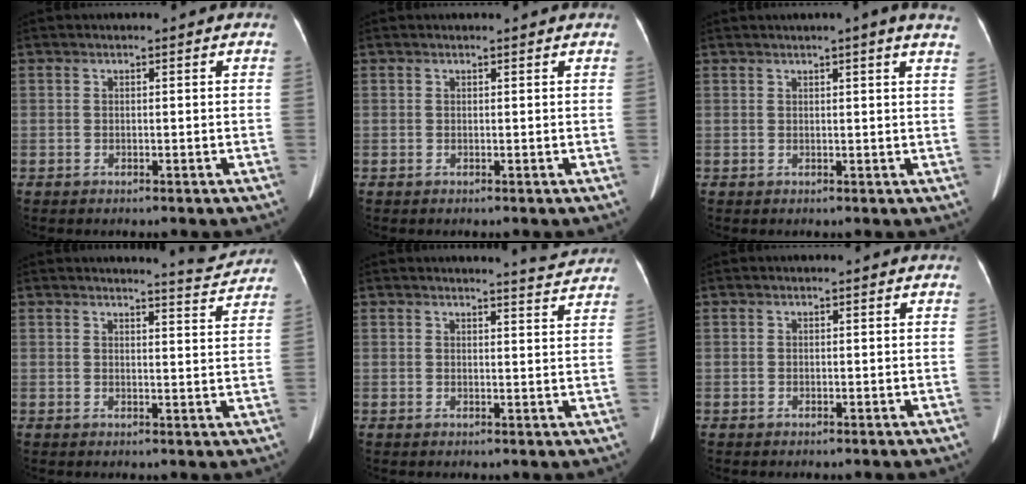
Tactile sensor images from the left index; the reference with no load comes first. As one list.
[{"total": 1.2, "force": [1.2, 0.0, 0.2], "torque": [-0.011, 0.007, 0.013]}, {"total": 5.6, "force": [4.3, -0.5, 3.5], "torque": [-0.041, 0.005, 0.039]}, {"total": 4.6, "force": [4.6, -0.4, 0.0], "torque": [-0.011, -0.022, 0.048]}, {"total": 3.9, "force": [3.9, -0.3, 0.2], "torque": [-0.011, -0.014, 0.038]}, {"total": 0.0}]